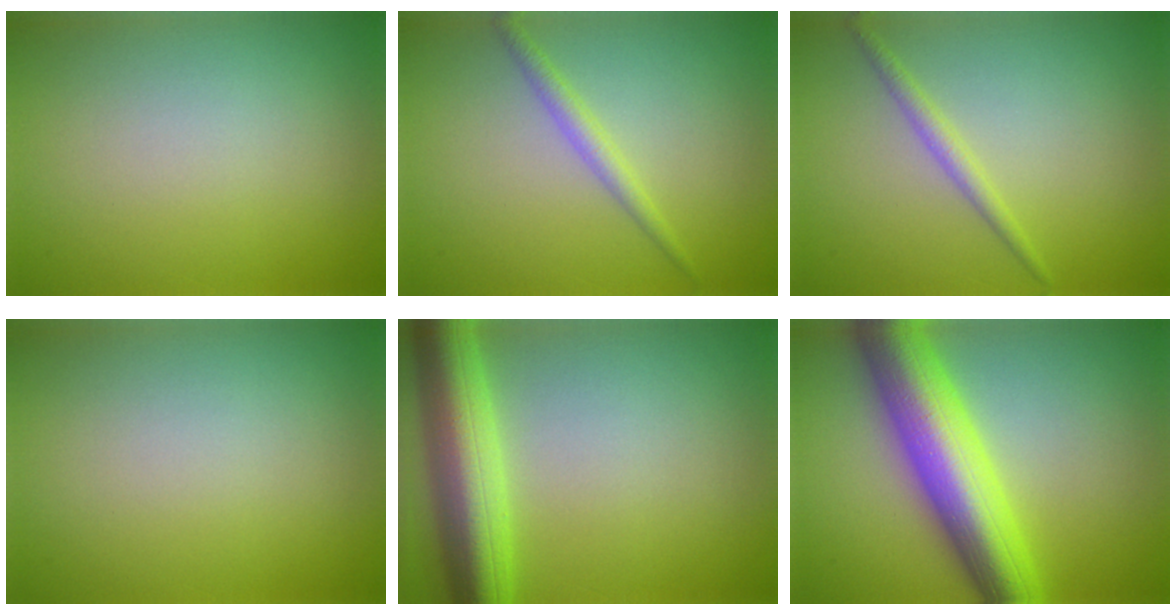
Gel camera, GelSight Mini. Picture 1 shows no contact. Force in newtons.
{"total": 1.8, "press": 1.8, "slide": 0.0}
{"total": 1.6, "press": 1.6, "slide": 0.1}
{"total": 0.0}
{"total": 8.0, "press": 7.9, "slide": 0.3}
{"total": 10.7, "press": 10.7, "slide": 0.1}